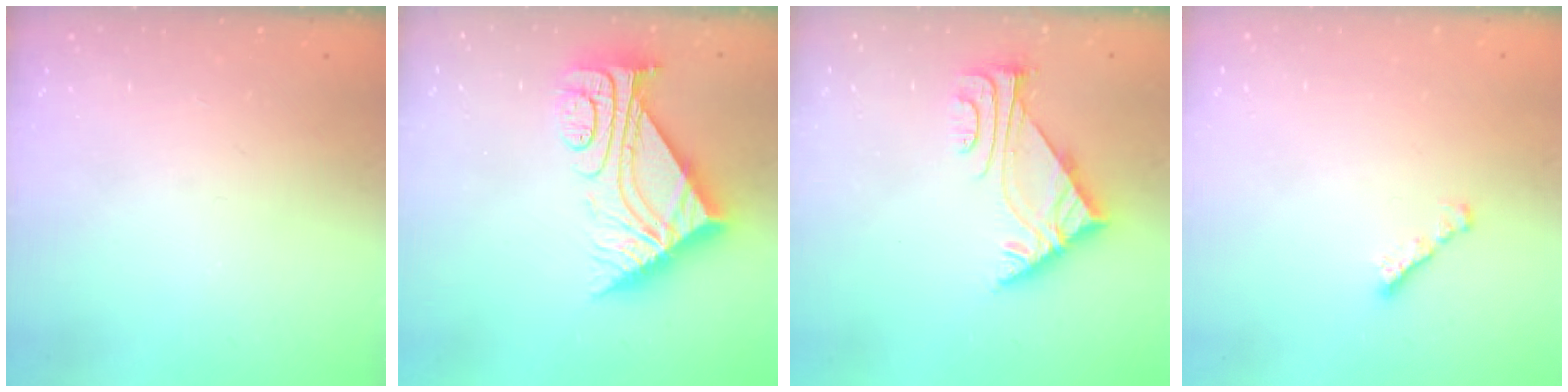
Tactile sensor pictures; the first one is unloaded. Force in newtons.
{"total": 11.2, "press": 11.2, "slide": 1.0}
{"total": 5.4, "press": 5.3, "slide": 1.1}
{"total": 1.6, "press": 1.5, "slide": 0.5}